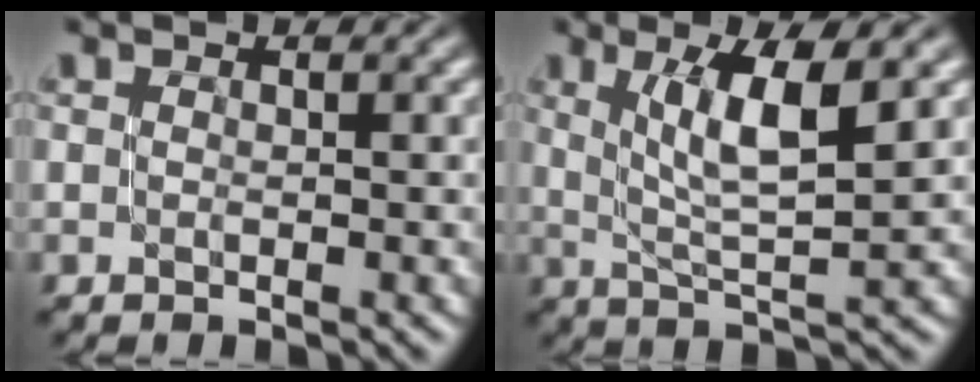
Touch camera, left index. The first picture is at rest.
{"total": 6.2, "force": [2.2, 1.4, 5.6], "torque": [-0.092, 0.005, 0.040]}